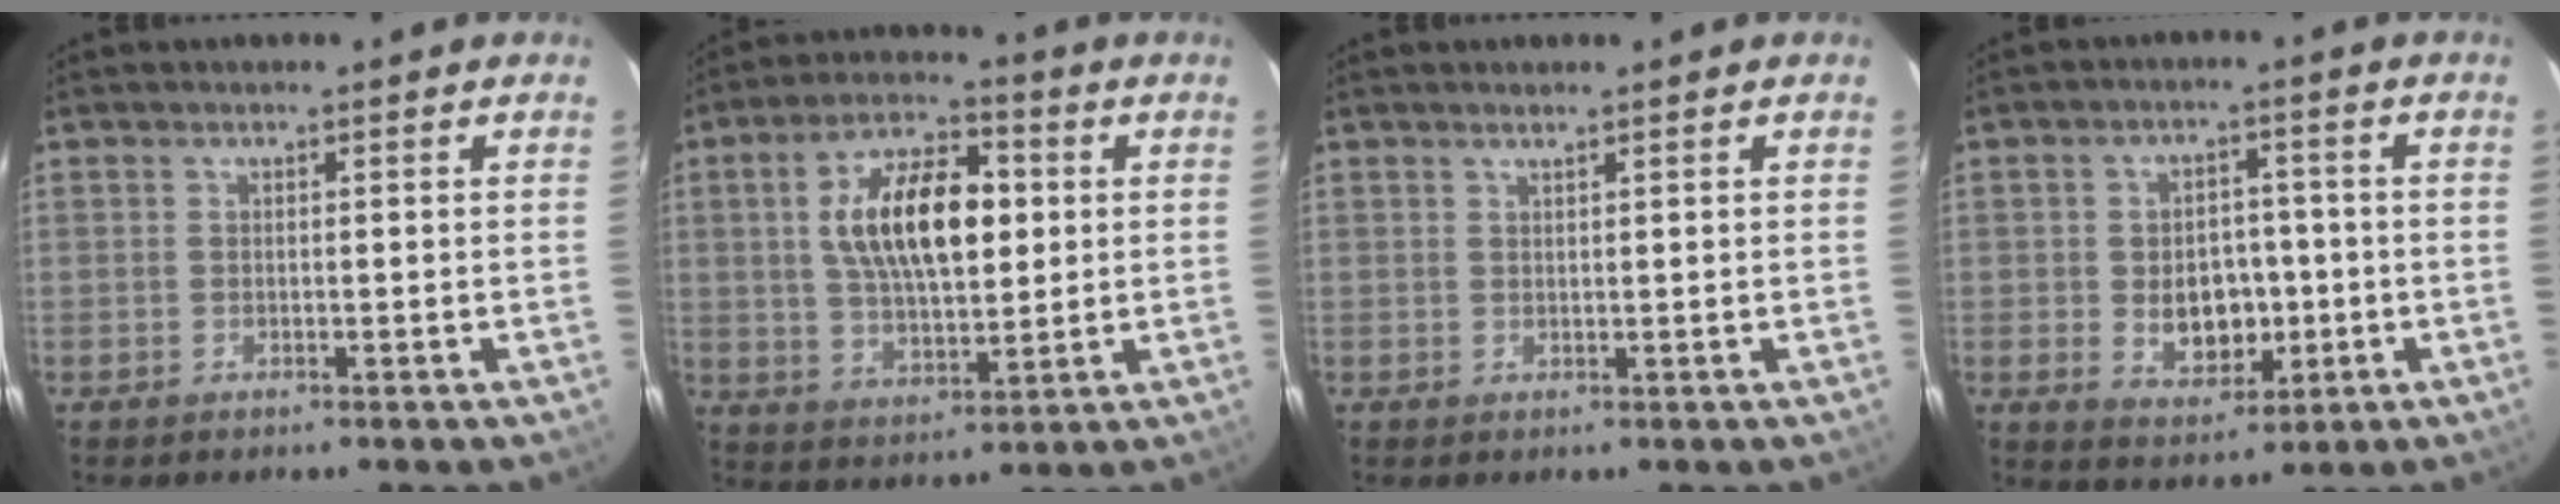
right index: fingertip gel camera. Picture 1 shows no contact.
{"total": 15.2, "force": [2.7, 7.3, 13.1], "torque": [-0.231, 0.020, 0.051]}
{"total": 0.8, "force": [0.7, 0.0, 0.3], "torque": [-0.005, 0.000, 0.012]}
{"total": 8.5, "force": [-1.3, 6.1, 5.8], "torque": [-0.110, 0.004, -0.005]}